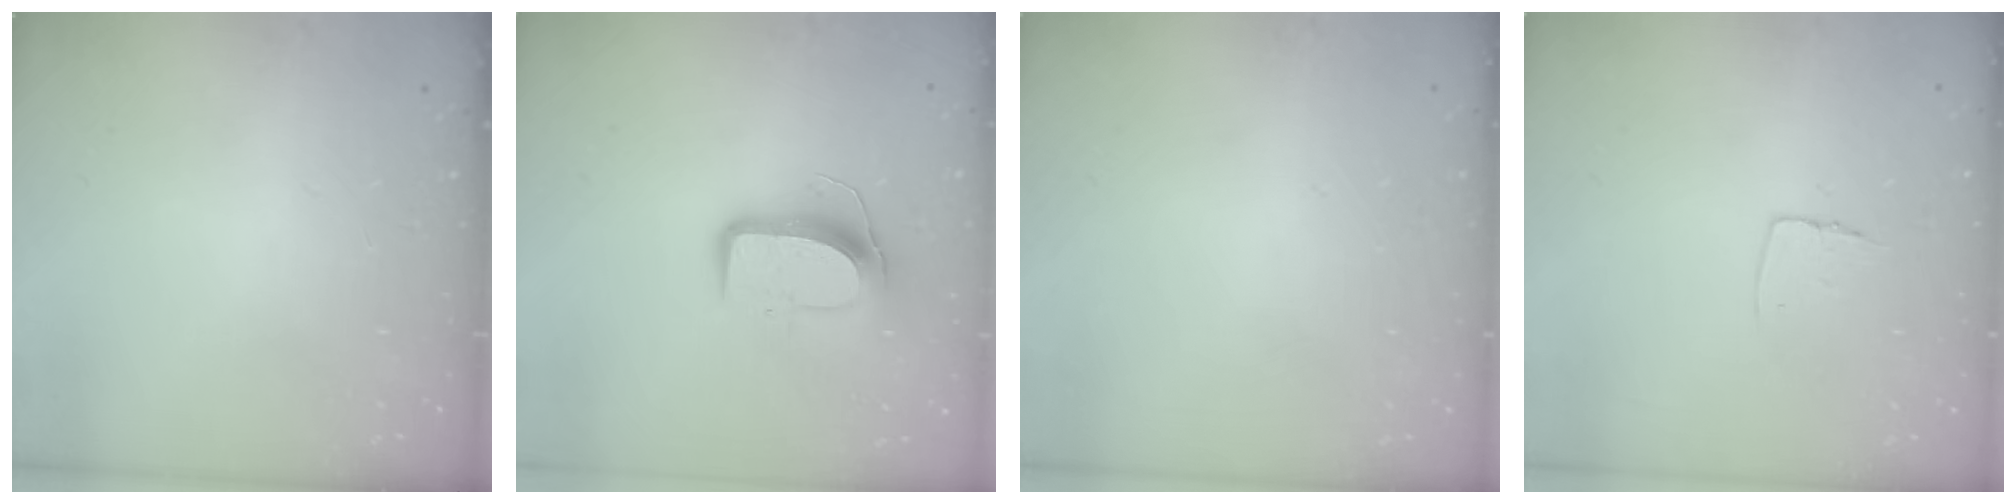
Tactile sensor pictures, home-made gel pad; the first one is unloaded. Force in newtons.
{"total": 9.5, "press": 9.5, "slide": 0.5}
{"total": 0.0}
{"total": 5.0, "press": 5.0, "slide": 0.3}